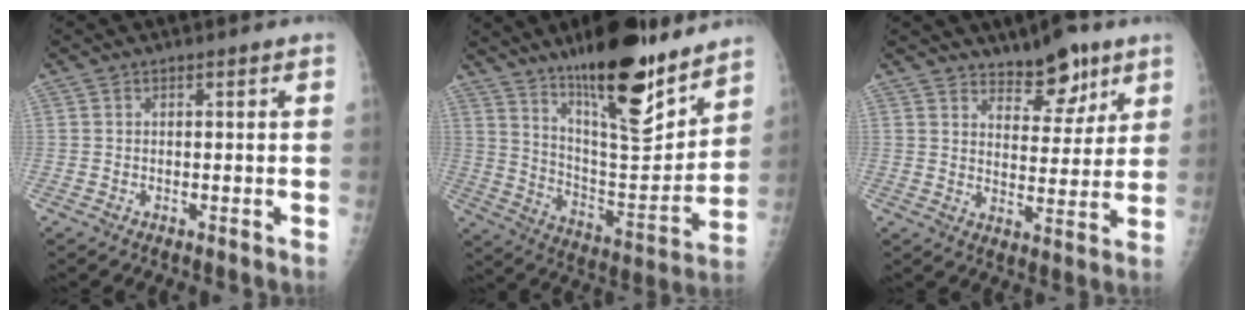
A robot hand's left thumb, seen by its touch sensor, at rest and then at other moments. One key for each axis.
{"total": 22.3, "fx": 15.9, "fy": 6.0, "fz": 14.5, "tx": -0.192, "ty": -0.101, "tz": 0.261}
{"total": 8.9, "fx": 6.4, "fy": 4.0, "fz": 4.7, "tx": -0.036, "ty": -0.044, "tz": 0.099}